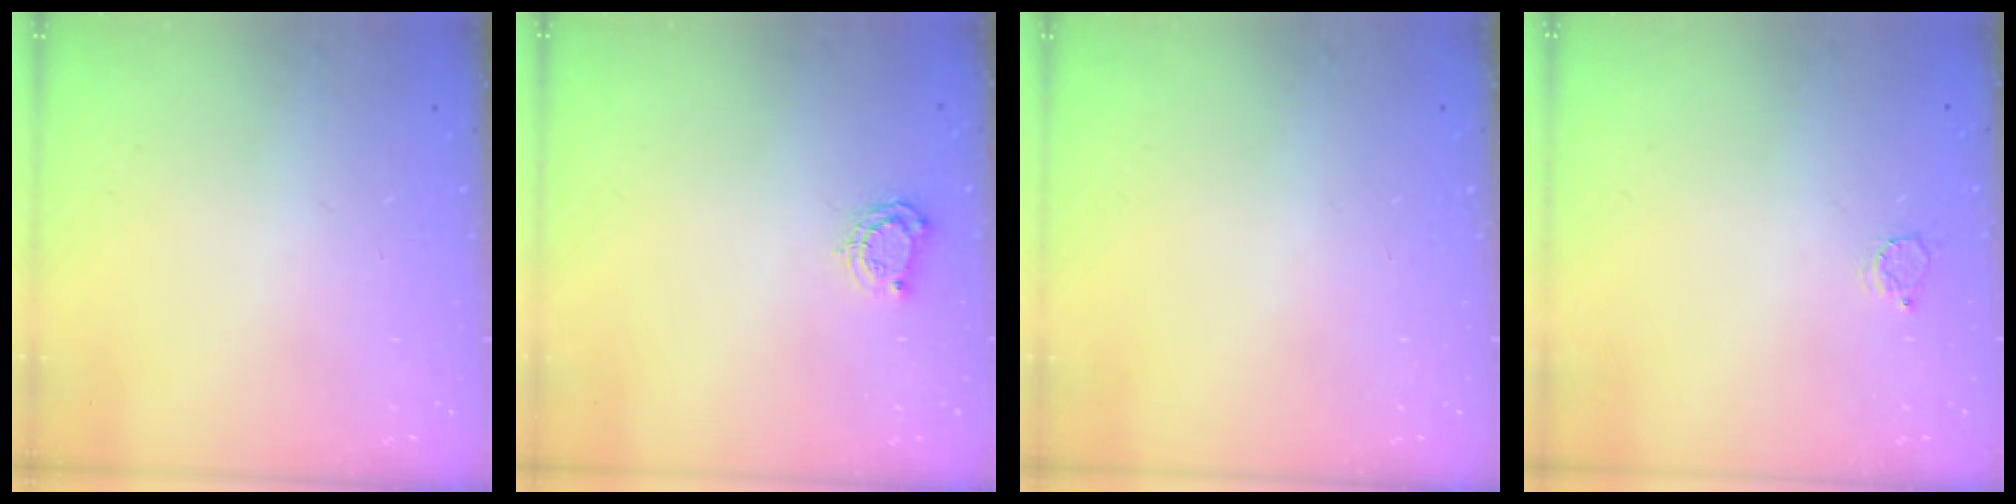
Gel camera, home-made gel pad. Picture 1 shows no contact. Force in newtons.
{"total": 5.7, "press": 5.7, "slide": 0.8}
{"total": 0.0}
{"total": 2.1, "press": 2.1, "slide": 0.2}